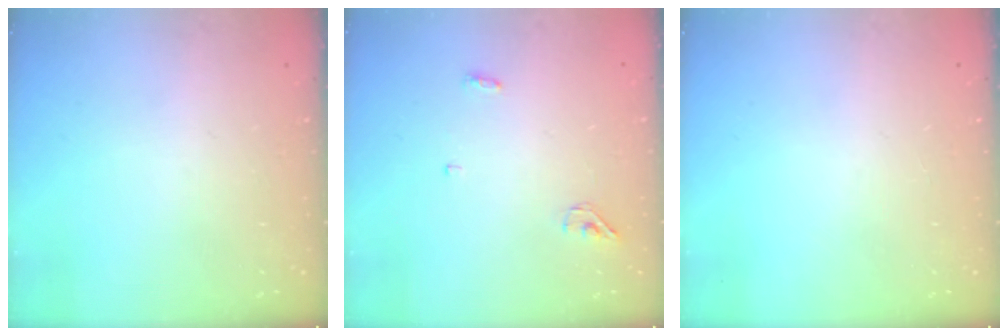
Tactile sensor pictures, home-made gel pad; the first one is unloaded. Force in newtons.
{"total": 3.6, "press": 3.5, "slide": 0.9}
{"total": 0.0}